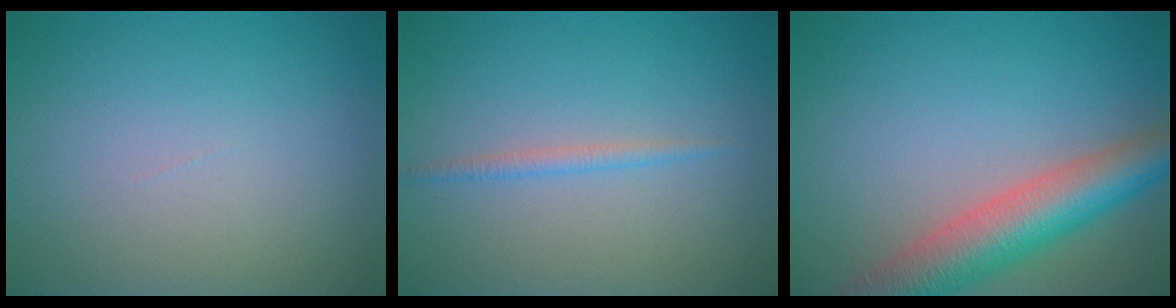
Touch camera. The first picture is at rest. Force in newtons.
{"total": 1.1, "press": 1.1, "slide": 0.1}
{"total": 7.6, "press": 7.6, "slide": 0.4}